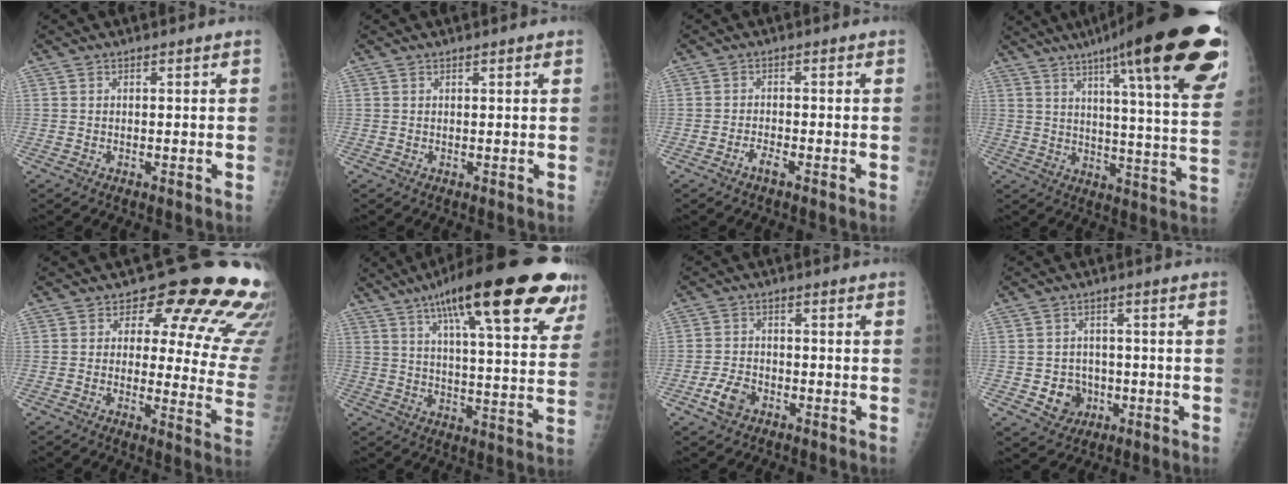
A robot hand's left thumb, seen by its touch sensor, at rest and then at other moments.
{"total": 0.8, "force": [0.5, 0.1, 0.6], "torque": [-0.007, 0.000, 0.008]}
{"total": 1.9, "force": [-1.4, 0.5, 1.3], "torque": [-0.028, 0.006, -0.028]}
{"total": 29.4, "force": [17.2, 4.6, 23.4], "torque": [-0.279, -0.039, 0.233]}
{"total": 18.4, "force": [11.7, 8.3, 11.6], "torque": [-0.081, -0.060, 0.113]}
{"total": 27.6, "force": [15.8, 6.8, 21.6], "torque": [-0.296, -0.020, 0.221]}
{"total": 4.9, "force": [-2.5, 3.2, 2.7], "torque": [-0.049, 0.014, -0.046]}
{"total": 5.9, "force": [-1.5, 5.3, 2.1], "torque": [-0.007, 0.010, -0.018]}